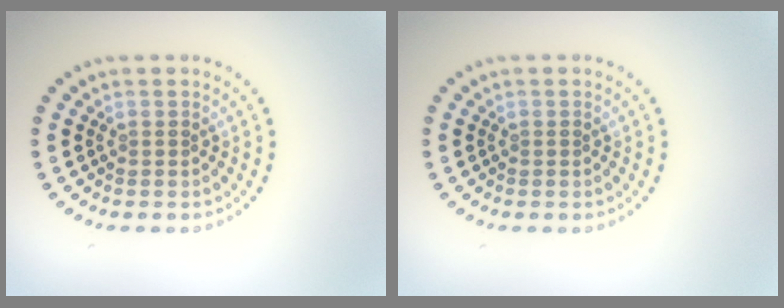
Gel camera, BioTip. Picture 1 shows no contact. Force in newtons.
{"total": 0.0}